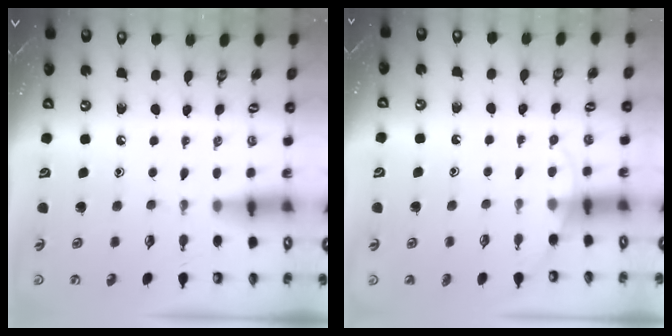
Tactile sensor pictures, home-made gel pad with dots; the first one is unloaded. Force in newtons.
{"total": 4.7, "press": 4.7, "slide": 0.3}